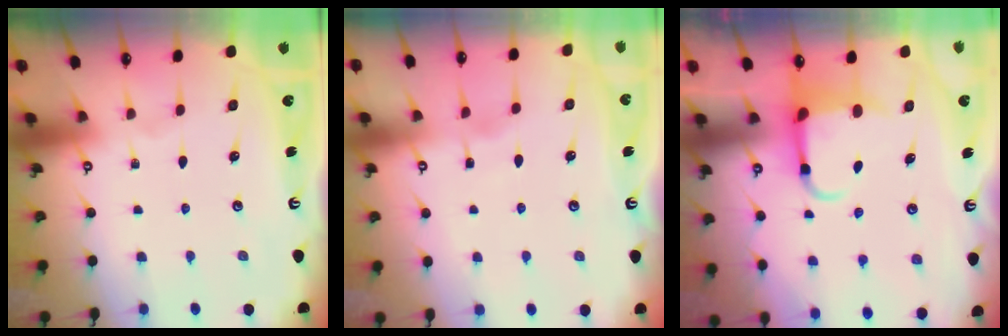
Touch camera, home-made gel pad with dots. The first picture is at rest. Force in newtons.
{"total": 2.7, "press": 2.7, "slide": 0.3}
{"total": 4.7, "press": 4.7, "slide": 0.8}